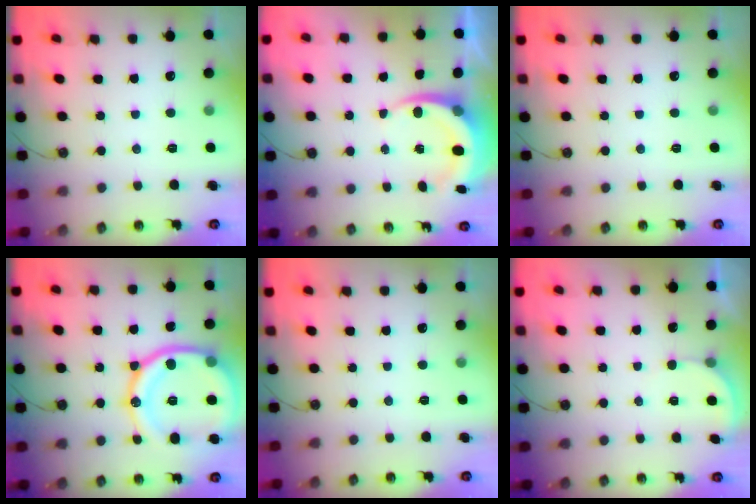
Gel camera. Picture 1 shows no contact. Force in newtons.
{"total": 7.5, "press": 7.3, "slide": 1.8}
{"total": 0.0}
{"total": 23.0, "press": 22.9, "slide": 2.7}
{"total": 0.0}
{"total": 2.2, "press": 2.2, "slide": 0.2}